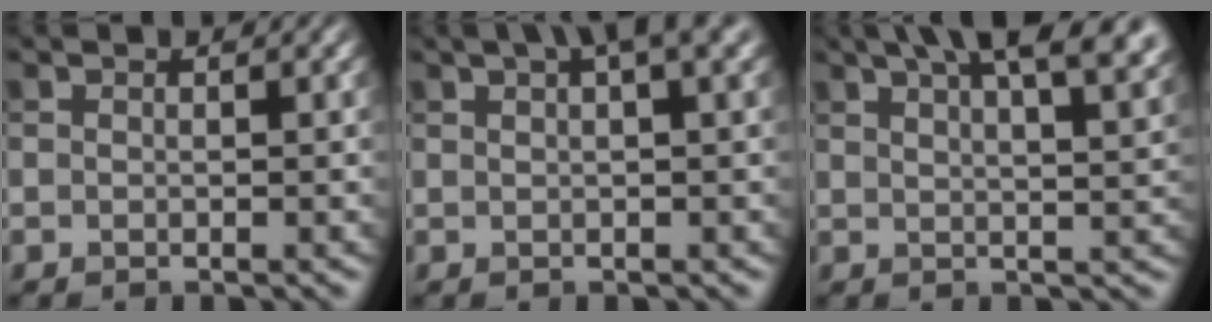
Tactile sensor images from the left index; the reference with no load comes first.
{"total": 4.0, "force": [2.4, 0.6, 3.2], "torque": [-0.040, 0.015, 0.037]}
{"total": 11.9, "force": [7.3, 4.4, 8.3], "torque": [-0.086, 0.045, 0.073]}